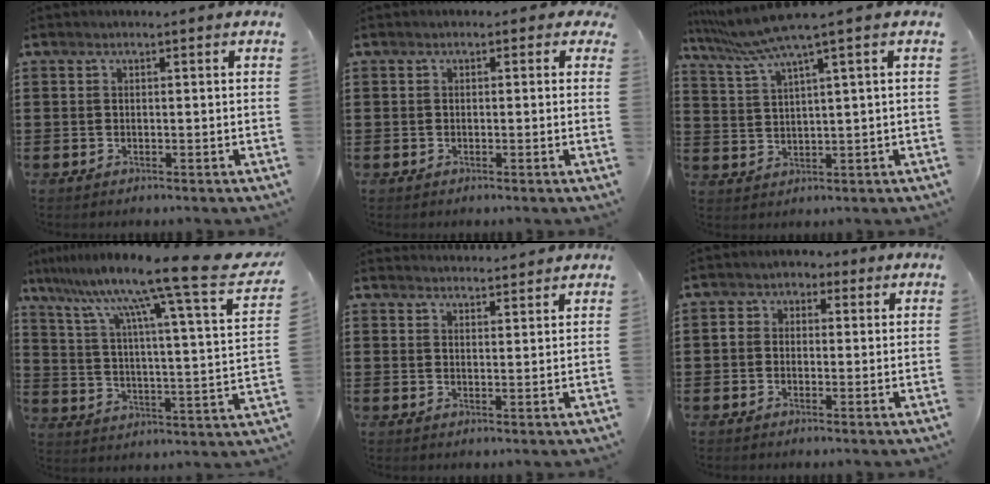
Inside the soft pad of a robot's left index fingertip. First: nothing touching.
{"total": 1.2, "force": [-0.2, 1.1, 0.5], "torque": [-0.013, 0.006, -0.006]}
{"total": 5.7, "force": [3.8, -0.6, 4.2], "torque": [-0.104, -0.021, 0.063]}
{"total": 12.1, "force": [9.7, -0.7, 7.2], "torque": [-0.159, -0.077, 0.146]}
{"total": 2.6, "force": [2.6, 0.0, -0.2], "torque": [-0.004, -0.009, 0.049]}
{"total": 2.2, "force": [0.1, 1.9, 1.1], "torque": [-0.029, 0.012, -0.002]}